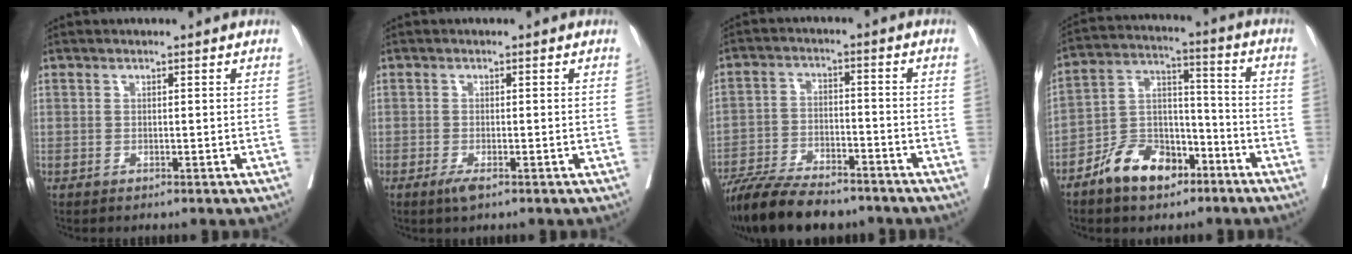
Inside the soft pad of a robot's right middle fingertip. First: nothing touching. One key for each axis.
{"total": 1.8, "fx": -1.1, "fy": 0.4, "fz": 1.4, "tx": -0.028, "ty": -0.004, "tz": -0.020}
{"total": 14.3, "fx": -12.1, "fy": 3.7, "fz": 6.7, "tx": -0.117, "ty": -0.013, "tz": -0.198}
{"total": 10.9, "fx": -7.0, "fy": 5.9, "fz": 6.0, "tx": -0.119, "ty": 0.016, "tz": -0.126}